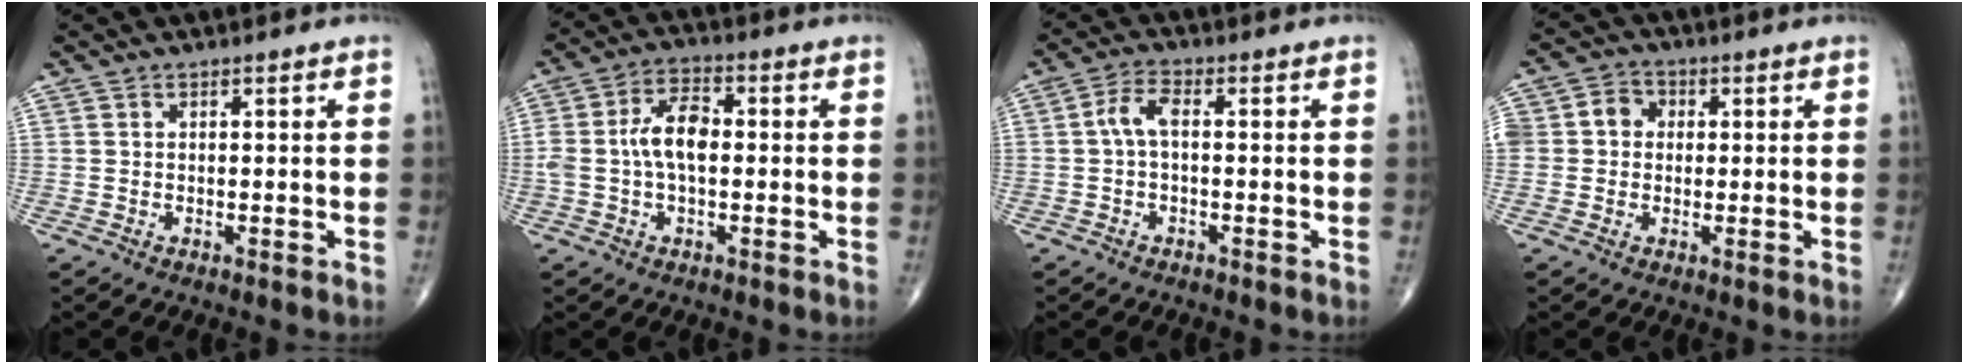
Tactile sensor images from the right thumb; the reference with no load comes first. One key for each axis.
{"total": 7.8, "fx": -0.1, "fy": 4.2, "fz": 6.6, "tx": -0.130, "ty": 0.022, "tz": -0.009}
{"total": 3.9, "fx": -0.1, "fy": 1.8, "fz": 3.5, "tx": -0.073, "ty": 0.013, "tz": -0.008}
{"total": 7.4, "fx": 0.8, "fy": 6.5, "fz": 3.5, "tx": -0.050, "ty": 0.022, "tz": 0.008}